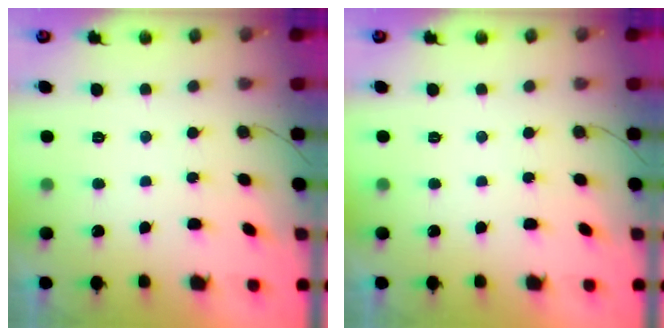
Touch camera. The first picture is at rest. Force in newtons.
{"total": 0.0}